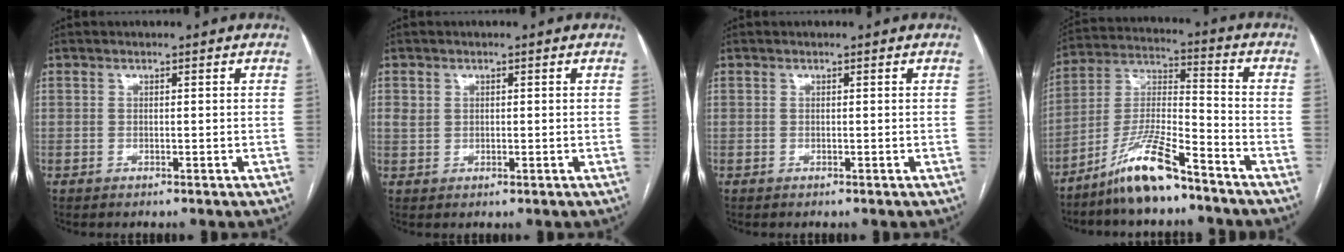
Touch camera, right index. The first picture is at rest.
{"total": 1.8, "force": [0.6, 1.5, 0.7], "torque": [-0.013, 0.005, 0.014]}
{"total": 0.0}
{"total": 11.5, "force": [-8.6, 1.3, 7.5], "torque": [-0.154, -0.006, -0.164]}